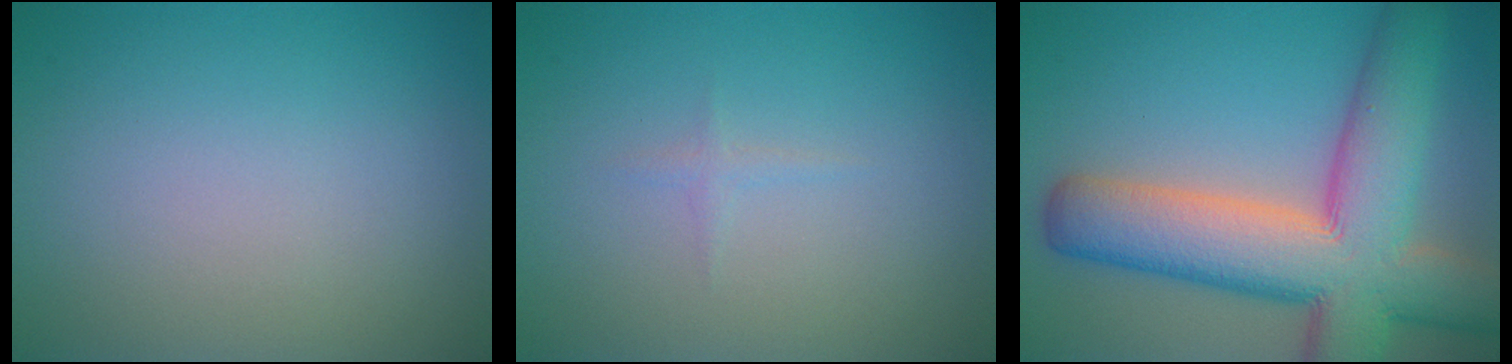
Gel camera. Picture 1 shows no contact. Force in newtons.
{"total": 0.6, "press": 0.6, "slide": 0.1}
{"total": 12.7, "press": 12.7, "slide": 0.7}